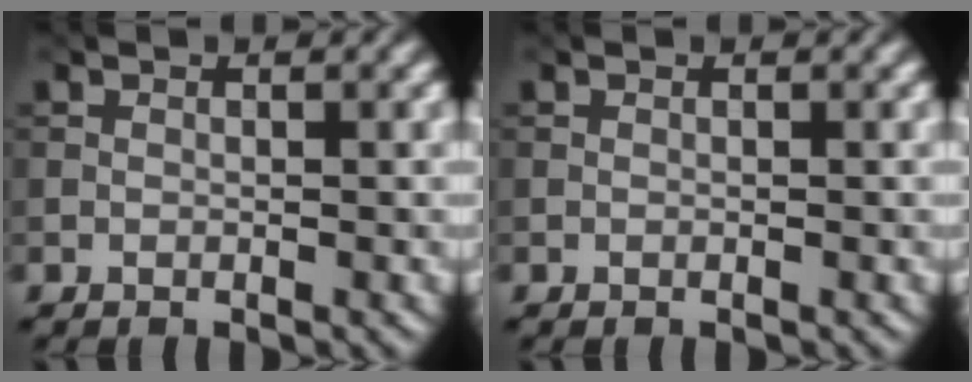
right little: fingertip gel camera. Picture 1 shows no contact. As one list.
[{"total": 0.0}]